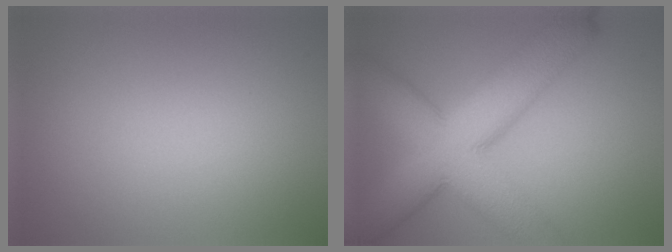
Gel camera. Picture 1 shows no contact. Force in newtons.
{"total": 11.4, "press": 11.4, "slide": 0.5}